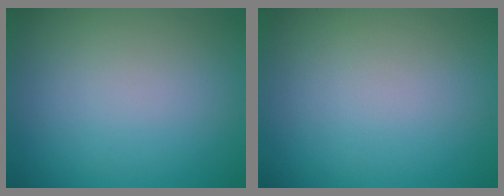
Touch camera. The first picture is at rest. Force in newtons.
{"total": 0.0}